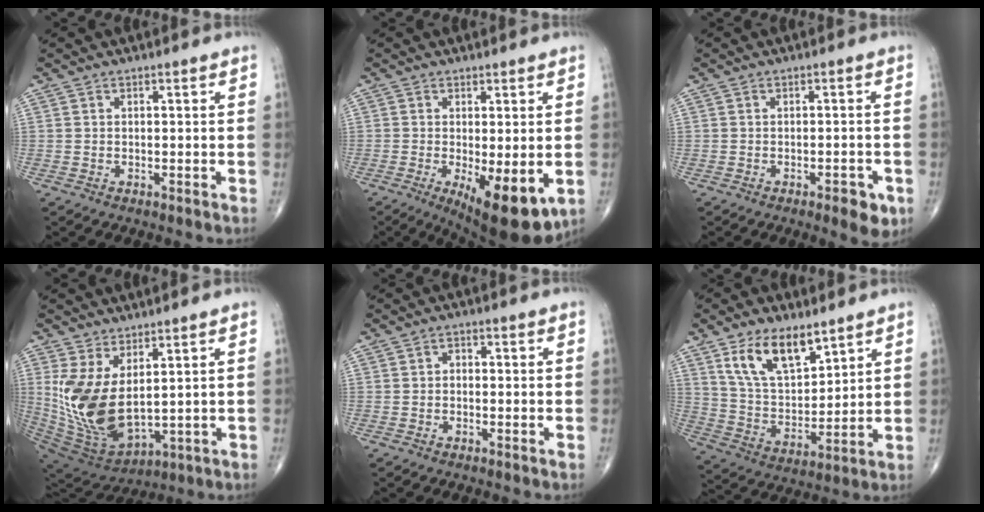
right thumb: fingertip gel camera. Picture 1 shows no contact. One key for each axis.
{"total": 11.7, "fx": -3.3, "fy": 4.0, "fz": 10.4, "tx": -0.146, "ty": -0.025, "tz": -0.038}
{"total": 4.4, "fx": -2.2, "fy": 1.7, "fz": 3.5, "tx": -0.036, "ty": 0.003, "tz": -0.024}
{"total": 14.8, "fx": 3.1, "fy": 7.5, "fz": 12.4, "tx": -0.249, "ty": -0.036, "tz": 0.088}
{"total": 1.2, "fx": -0.2, "fy": 0.9, "fz": 0.7, "tx": -0.004, "ty": 0.005, "tz": -0.008}
{"total": 13.2, "fx": 8.1, "fy": 6.3, "fz": 8.3, "tx": -0.127, "ty": -0.042, "tz": 0.162}